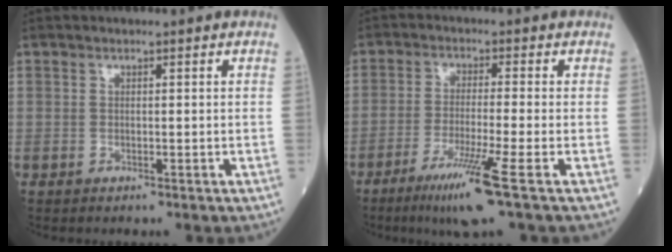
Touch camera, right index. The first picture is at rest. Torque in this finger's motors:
{"motor_torque": [1.40, -0.71, 0.70, 0.21]}